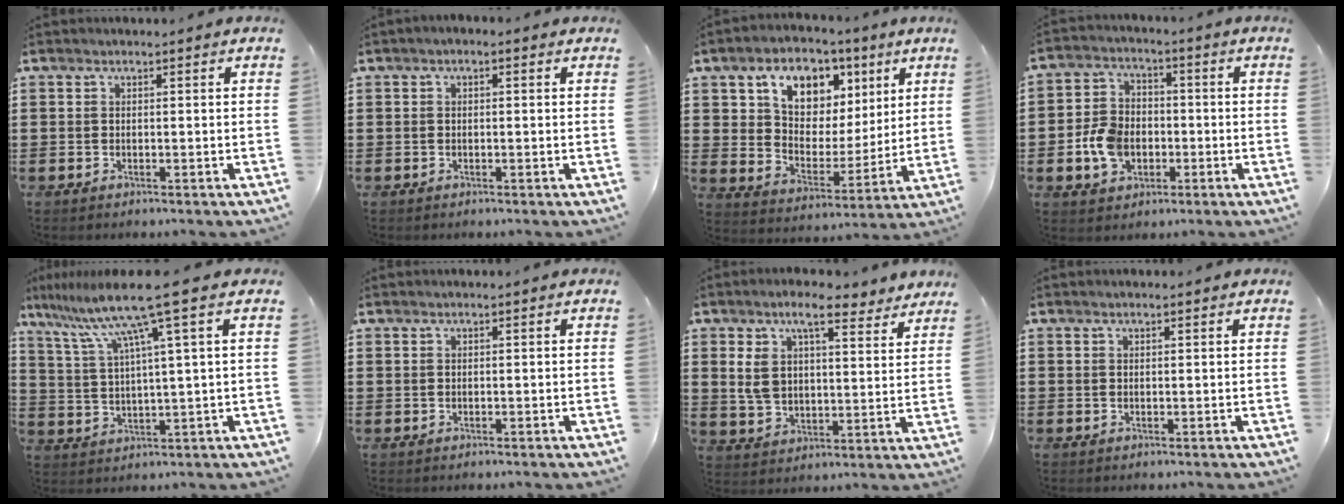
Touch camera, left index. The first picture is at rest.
{"total": 0.7, "force": [-0.3, 0.3, 0.6], "torque": [-0.012, -0.002, -0.006]}
{"total": 9.5, "force": [5.7, 6.5, 3.9], "torque": [-0.088, -0.014, 0.099]}
{"total": 7.1, "force": [-1.7, 5.5, 4.2], "torque": [-0.108, 0.006, -0.036]}
{"total": 10.5, "force": [6.4, -0.7, 8.4], "torque": [-0.196, -0.029, 0.099]}
{"total": 0.0}
{"total": 9.6, "force": [6.9, 3.1, 6.0], "torque": [-0.127, -0.013, 0.123]}
{"total": 0.6, "force": [0.5, 0.0, 0.4], "torque": [-0.008, 0.000, 0.009]}